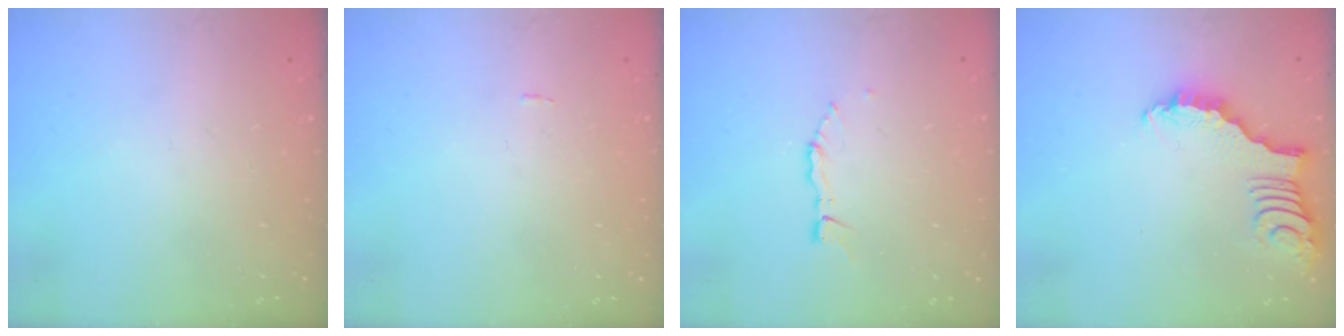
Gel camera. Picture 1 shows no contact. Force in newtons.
{"total": 0.7, "press": 0.7, "slide": 0.0}
{"total": 2.9, "press": 2.8, "slide": 0.3}
{"total": 2.4, "press": 2.4, "slide": 0.2}